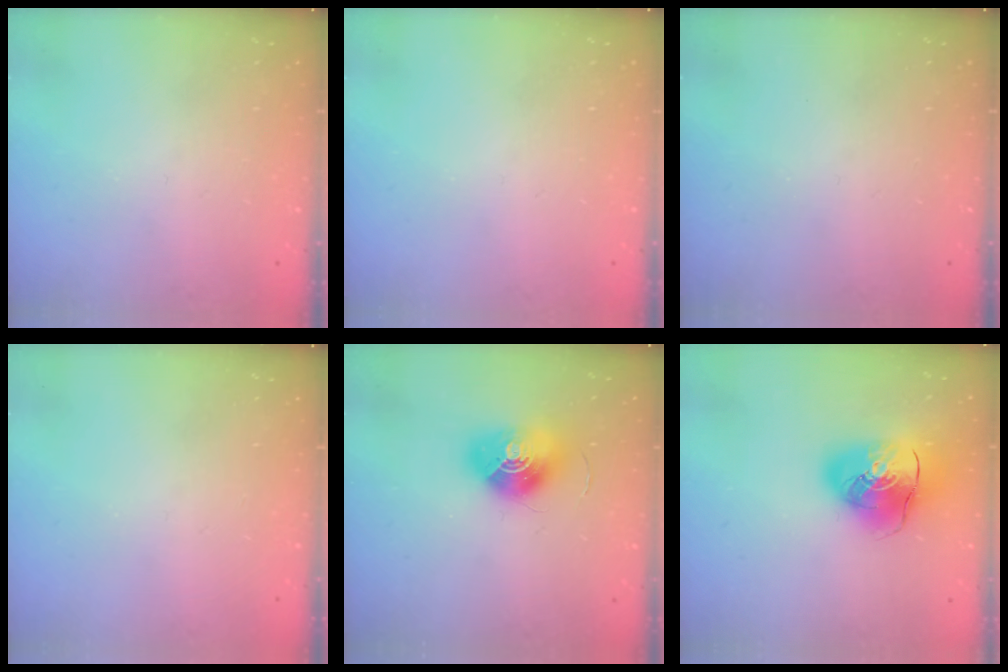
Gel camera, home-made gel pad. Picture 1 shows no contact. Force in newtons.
{"total": 0.0}
{"total": 0.0}
{"total": 0.0}
{"total": 13.5, "press": 13.5, "slide": 0.6}
{"total": 14.9, "press": 14.7, "slide": 2.5}